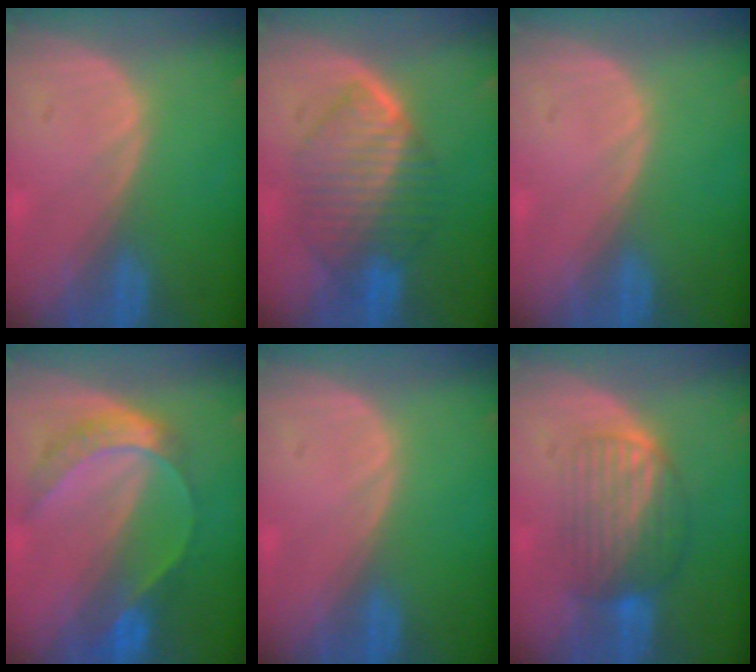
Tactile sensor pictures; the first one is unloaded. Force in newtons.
{"total": 8.1, "press": 8.1, "slide": 0.4}
{"total": 0.0}
{"total": 7.4, "press": 6.2, "slide": 4.0}
{"total": 0.0}
{"total": 6.7, "press": 6.4, "slide": 1.9}